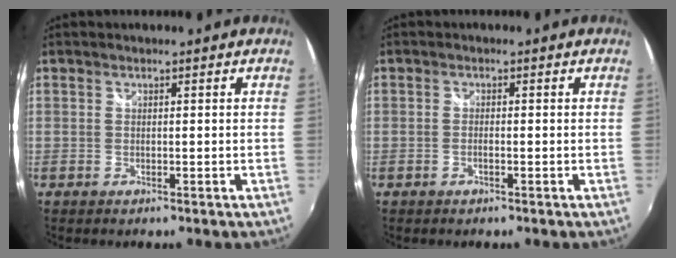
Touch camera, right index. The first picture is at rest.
{"total": 1.0, "force": [-0.5, 0.1, 0.8], "torque": [-0.017, 0.002, -0.010]}